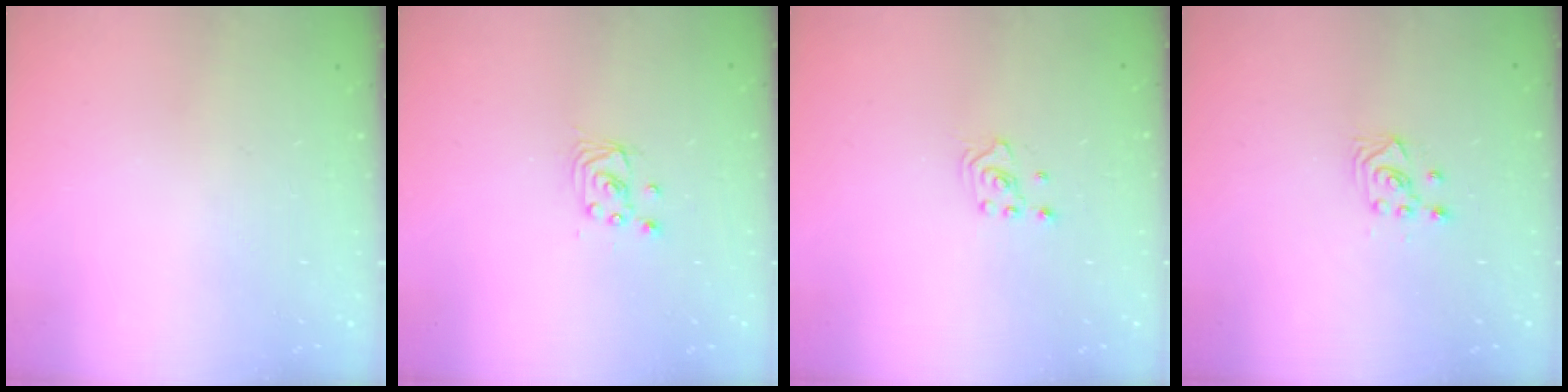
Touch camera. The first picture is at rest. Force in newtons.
{"total": 2.9, "press": 2.9, "slide": 0.2}
{"total": 1.6, "press": 1.5, "slide": 0.2}
{"total": 2.6, "press": 2.6, "slide": 0.3}